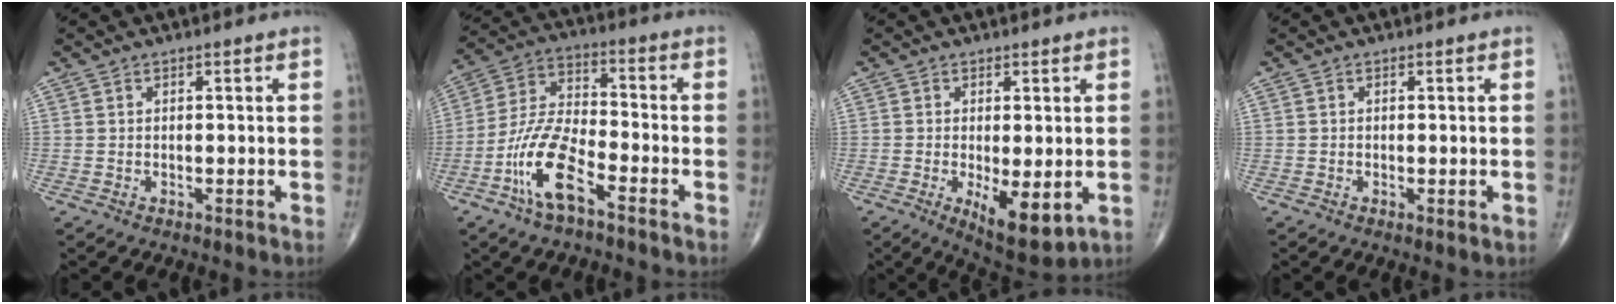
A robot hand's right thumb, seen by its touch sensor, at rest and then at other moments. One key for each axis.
{"total": 12.2, "fx": -6.3, "fy": 4.2, "fz": 9.6, "tx": -0.205, "ty": 0.036, "tz": -0.124}
{"total": 8.6, "fx": -2.0, "fy": 3.1, "fz": 7.8, "tx": -0.116, "ty": -0.024, "tz": -0.022}
{"total": 0.7, "fx": -0.2, "fy": 0.1, "fz": 0.7, "tx": -0.018, "ty": -0.004, "tz": -0.005}